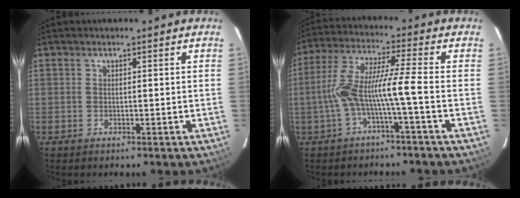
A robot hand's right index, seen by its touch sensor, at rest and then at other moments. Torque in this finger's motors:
{"motor_torque": [1.30, -0.52, 0.71, 0.18]}